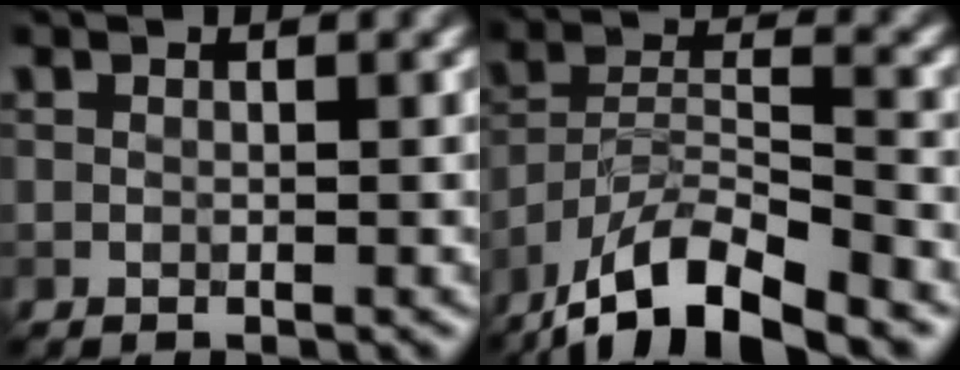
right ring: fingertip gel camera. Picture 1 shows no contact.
{"total": 10.0, "force": [-7.9, 2.7, 5.5], "torque": [-0.094, 0.004, -0.145]}